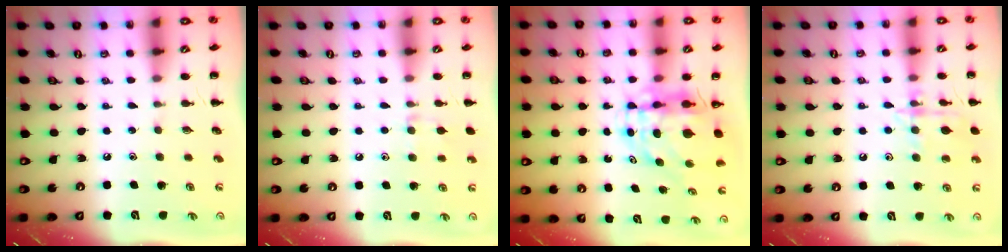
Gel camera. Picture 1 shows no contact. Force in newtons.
{"total": 7.4, "press": 6.9, "slide": 2.5}
{"total": 7.1, "press": 6.9, "slide": 1.4}
{"total": 13.1, "press": 13.0, "slide": 1.1}